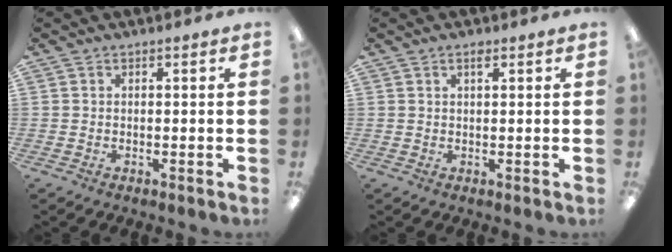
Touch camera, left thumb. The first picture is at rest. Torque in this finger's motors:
{"motor_torque": [-0.33, -0.26, -0.24, -0.08, -0.09]}